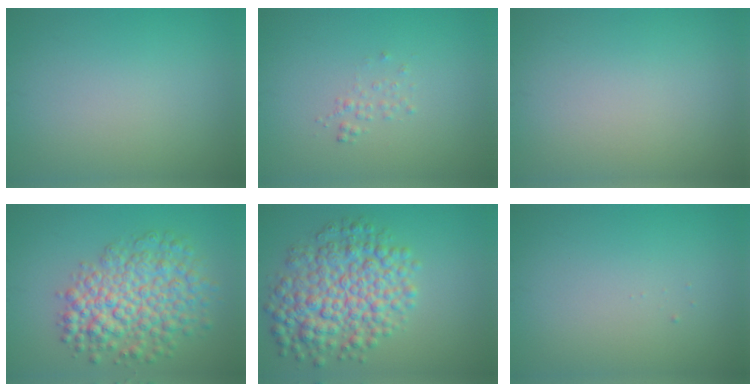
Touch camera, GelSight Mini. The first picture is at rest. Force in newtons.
{"total": 0.9, "press": 0.9, "slide": 0.1}
{"total": 0.0}
{"total": 7.5, "press": 7.5, "slide": 0.2}
{"total": 7.5, "press": 7.5, "slide": 0.1}
{"total": 0.0}